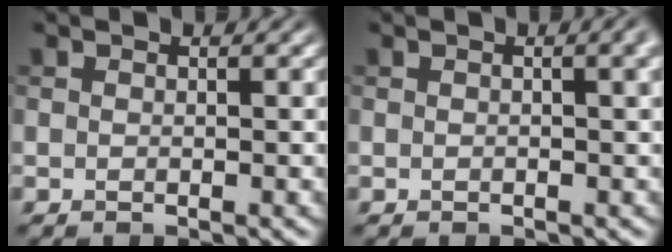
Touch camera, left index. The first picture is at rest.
{"total": 3.0, "force": [0.9, 1.2, 2.6], "torque": [-0.018, 0.010, 0.004]}